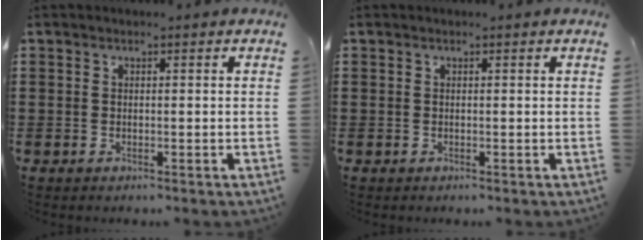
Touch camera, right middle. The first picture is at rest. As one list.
[{"total": 0.0}]